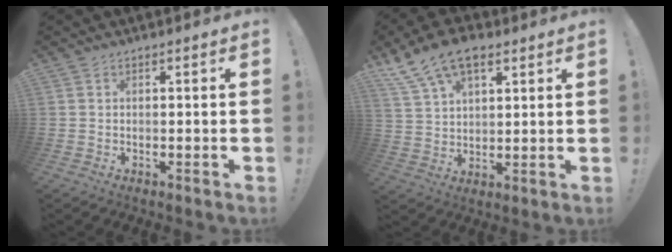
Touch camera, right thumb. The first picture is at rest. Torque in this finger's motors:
{"motor_torque": [0.31, 0.37, 0.46, 0.24, 0.42]}